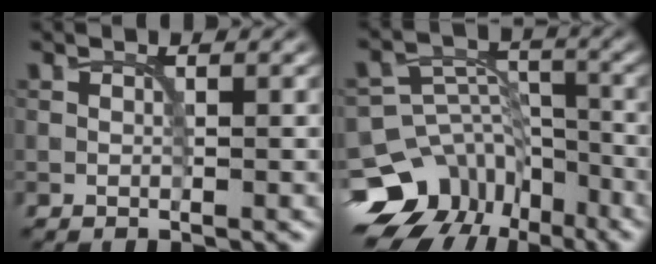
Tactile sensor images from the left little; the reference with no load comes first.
{"total": 12.3, "force": [-8.0, 8.9, 3.0], "torque": [-0.066, 0.002, -0.123]}